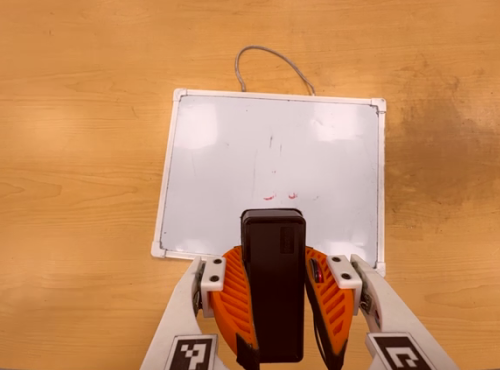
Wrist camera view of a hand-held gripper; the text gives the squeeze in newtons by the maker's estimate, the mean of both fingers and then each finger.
{"total": 9.5, "left": 7.9, "right": 11.2}